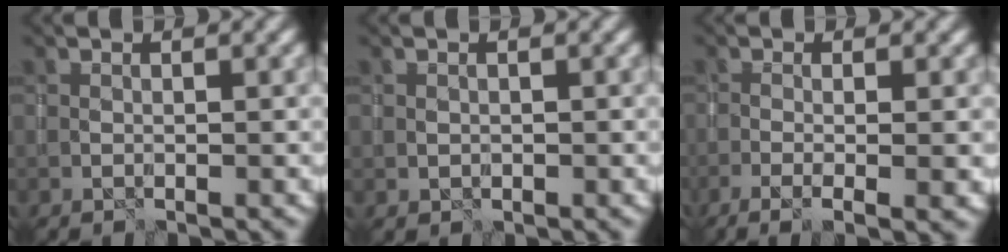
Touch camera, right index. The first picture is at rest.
{"total": 0.6, "force": [0.0, 0.6, 0.1], "torque": [0.001, -0.004, 0.002]}
{"total": 4.6, "force": [-1.2, 1.4, 4.2], "torque": [-0.061, -0.007, -0.021]}